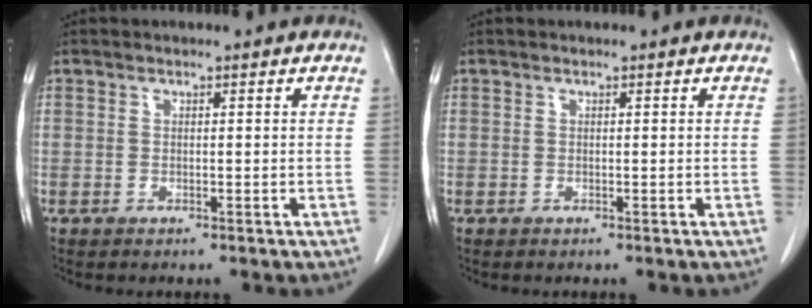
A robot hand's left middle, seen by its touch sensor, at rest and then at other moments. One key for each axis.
{"total": 0.0}